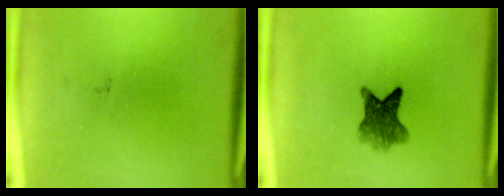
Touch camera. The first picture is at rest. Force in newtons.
{"total": 6.0}